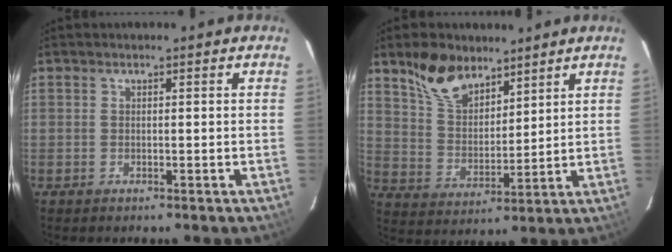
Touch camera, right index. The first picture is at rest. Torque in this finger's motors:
{"motor_torque": [0.22, 0.22, 0.18, 0.07]}